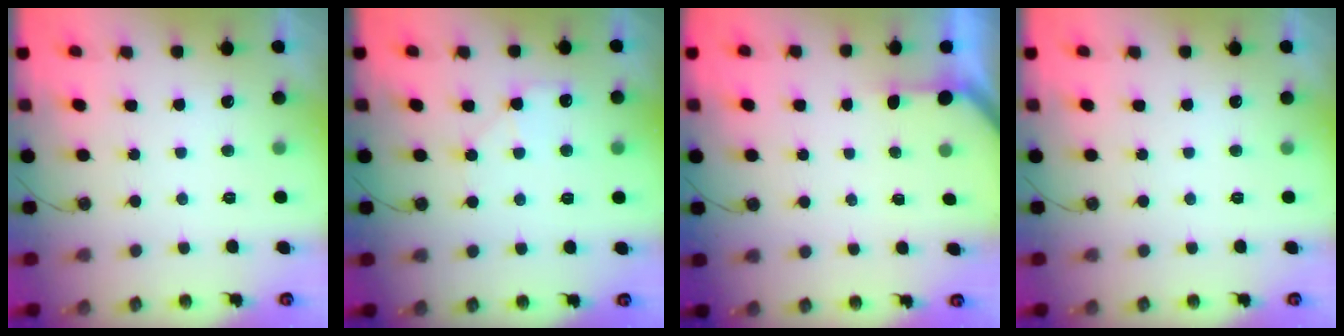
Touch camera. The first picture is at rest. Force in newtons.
{"total": 7.0, "press": 7.0, "slide": 0.8}
{"total": 1.2, "press": 1.2, "slide": 0.1}
{"total": 0.0}